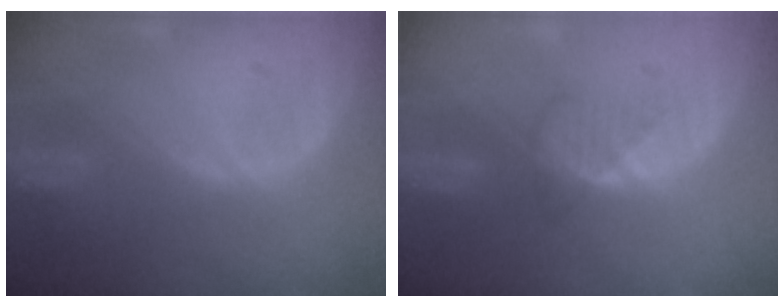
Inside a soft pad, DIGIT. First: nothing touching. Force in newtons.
{"total": 2.5, "press": 2.5, "slide": 0.4}